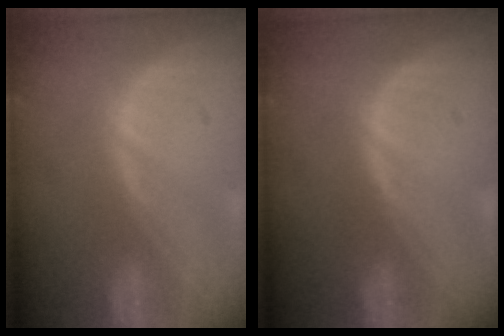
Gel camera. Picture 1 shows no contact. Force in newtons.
{"total": 0.0}